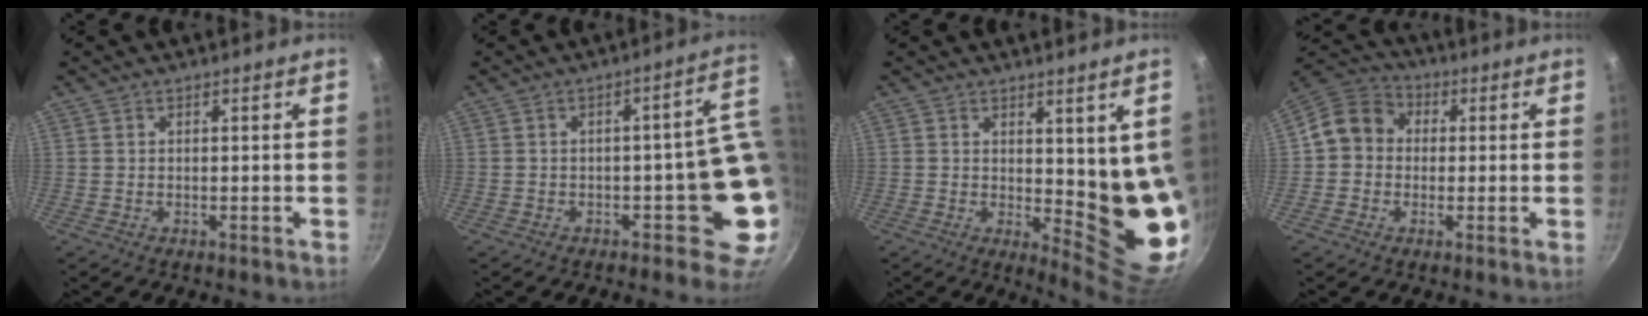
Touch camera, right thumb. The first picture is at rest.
{"total": 9.0, "force": [-0.2, 4.5, 7.8], "torque": [-0.032, 0.014, 0.000]}
{"total": 10.7, "force": [2.4, 4.1, 9.5], "torque": [-0.090, -0.042, 0.040]}
{"total": 9.3, "force": [0.3, 8.2, 4.3], "torque": [-0.044, 0.027, -0.020]}